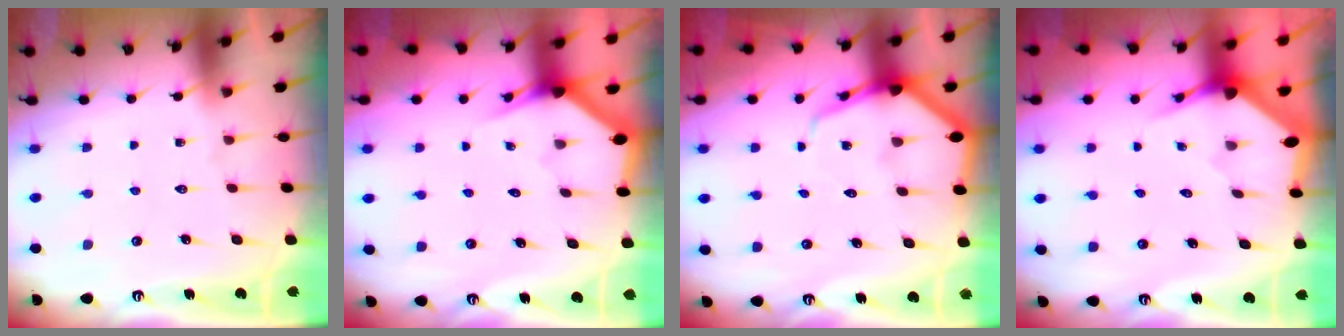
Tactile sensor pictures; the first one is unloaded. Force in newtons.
{"total": 2.7, "press": 2.7, "slide": 0.1}
{"total": 6.6, "press": 6.5, "slide": 0.7}
{"total": 2.9, "press": 2.9, "slide": 0.2}